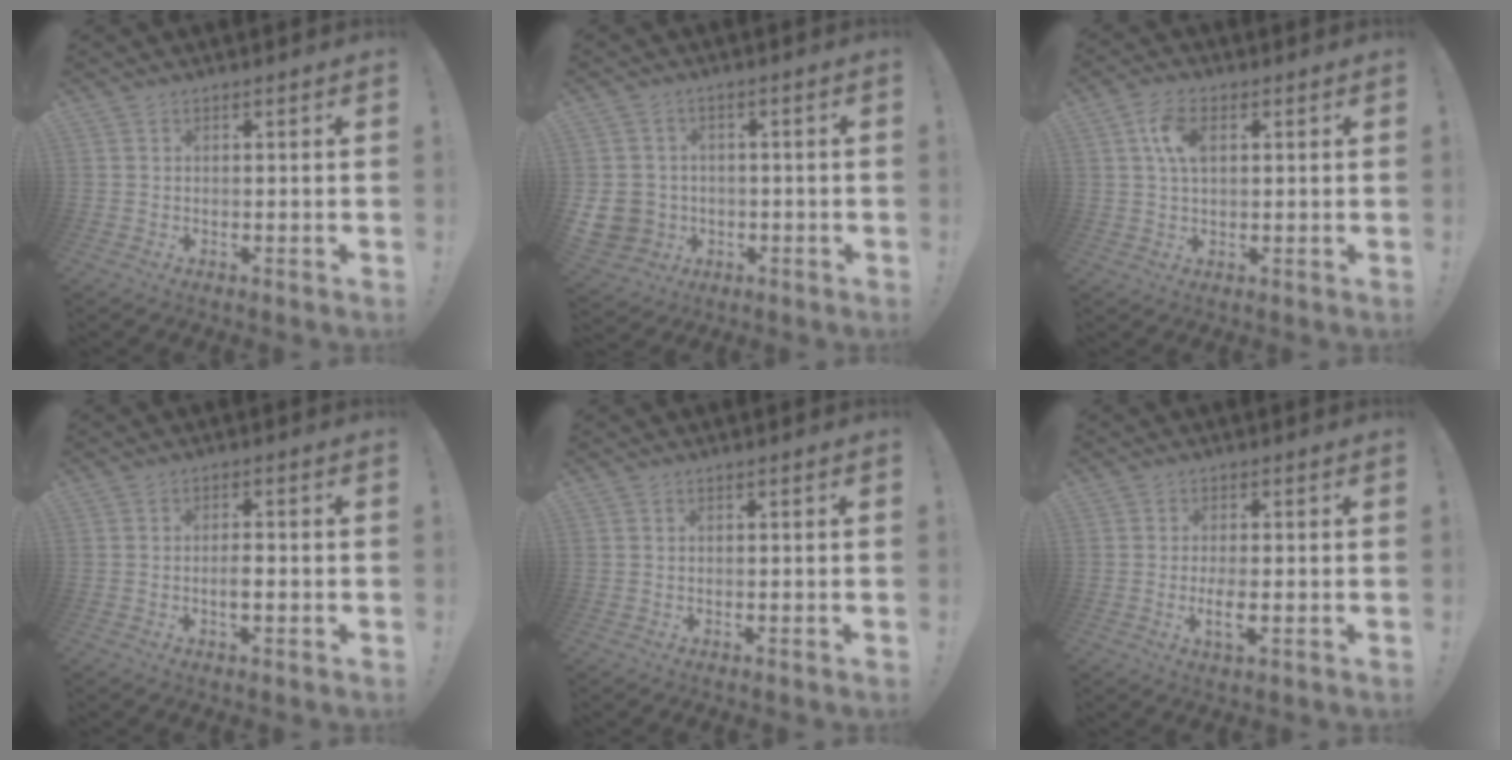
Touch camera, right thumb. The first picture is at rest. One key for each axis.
{"total": 8.6, "fx": -1.7, "fy": 7.7, "fz": 3.4, "tx": -0.074, "ty": 0.013, "tz": -0.023}
{"total": 7.4, "fx": 2.0, "fy": 4.3, "fz": 5.7, "tx": -0.110, "ty": 0.004, "tz": 0.037}
{"total": 3.3, "fx": -0.9, "fy": 1.1, "fz": 3.0, "tx": -0.041, "ty": 0.001, "tz": -0.018}
{"total": 0.0}
{"total": 4.5, "fx": -1.0, "fy": 1.1, "fz": 4.2, "tx": -0.079, "ty": -0.008, "tz": -0.019}